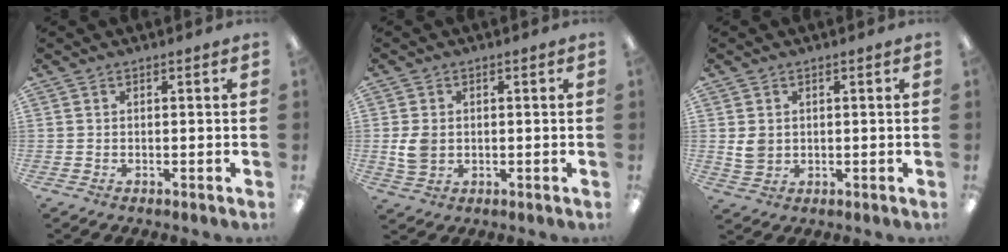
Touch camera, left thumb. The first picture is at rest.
{"total": 5.1, "force": [0.0, 3.9, 3.2], "torque": [-0.063, 0.001, -0.001]}
{"total": 3.9, "force": [0.8, 3.3, 2.0], "torque": [-0.037, 0.000, 0.013]}